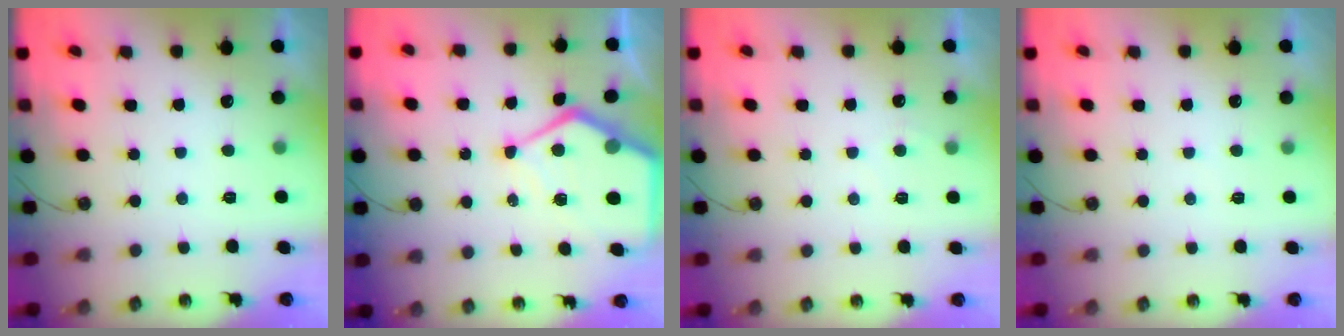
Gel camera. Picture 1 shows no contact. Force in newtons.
{"total": 13.5, "press": 13.4, "slide": 1.4}
{"total": 3.9, "press": 3.8, "slide": 0.5}
{"total": 3.5, "press": 3.5, "slide": 0.4}